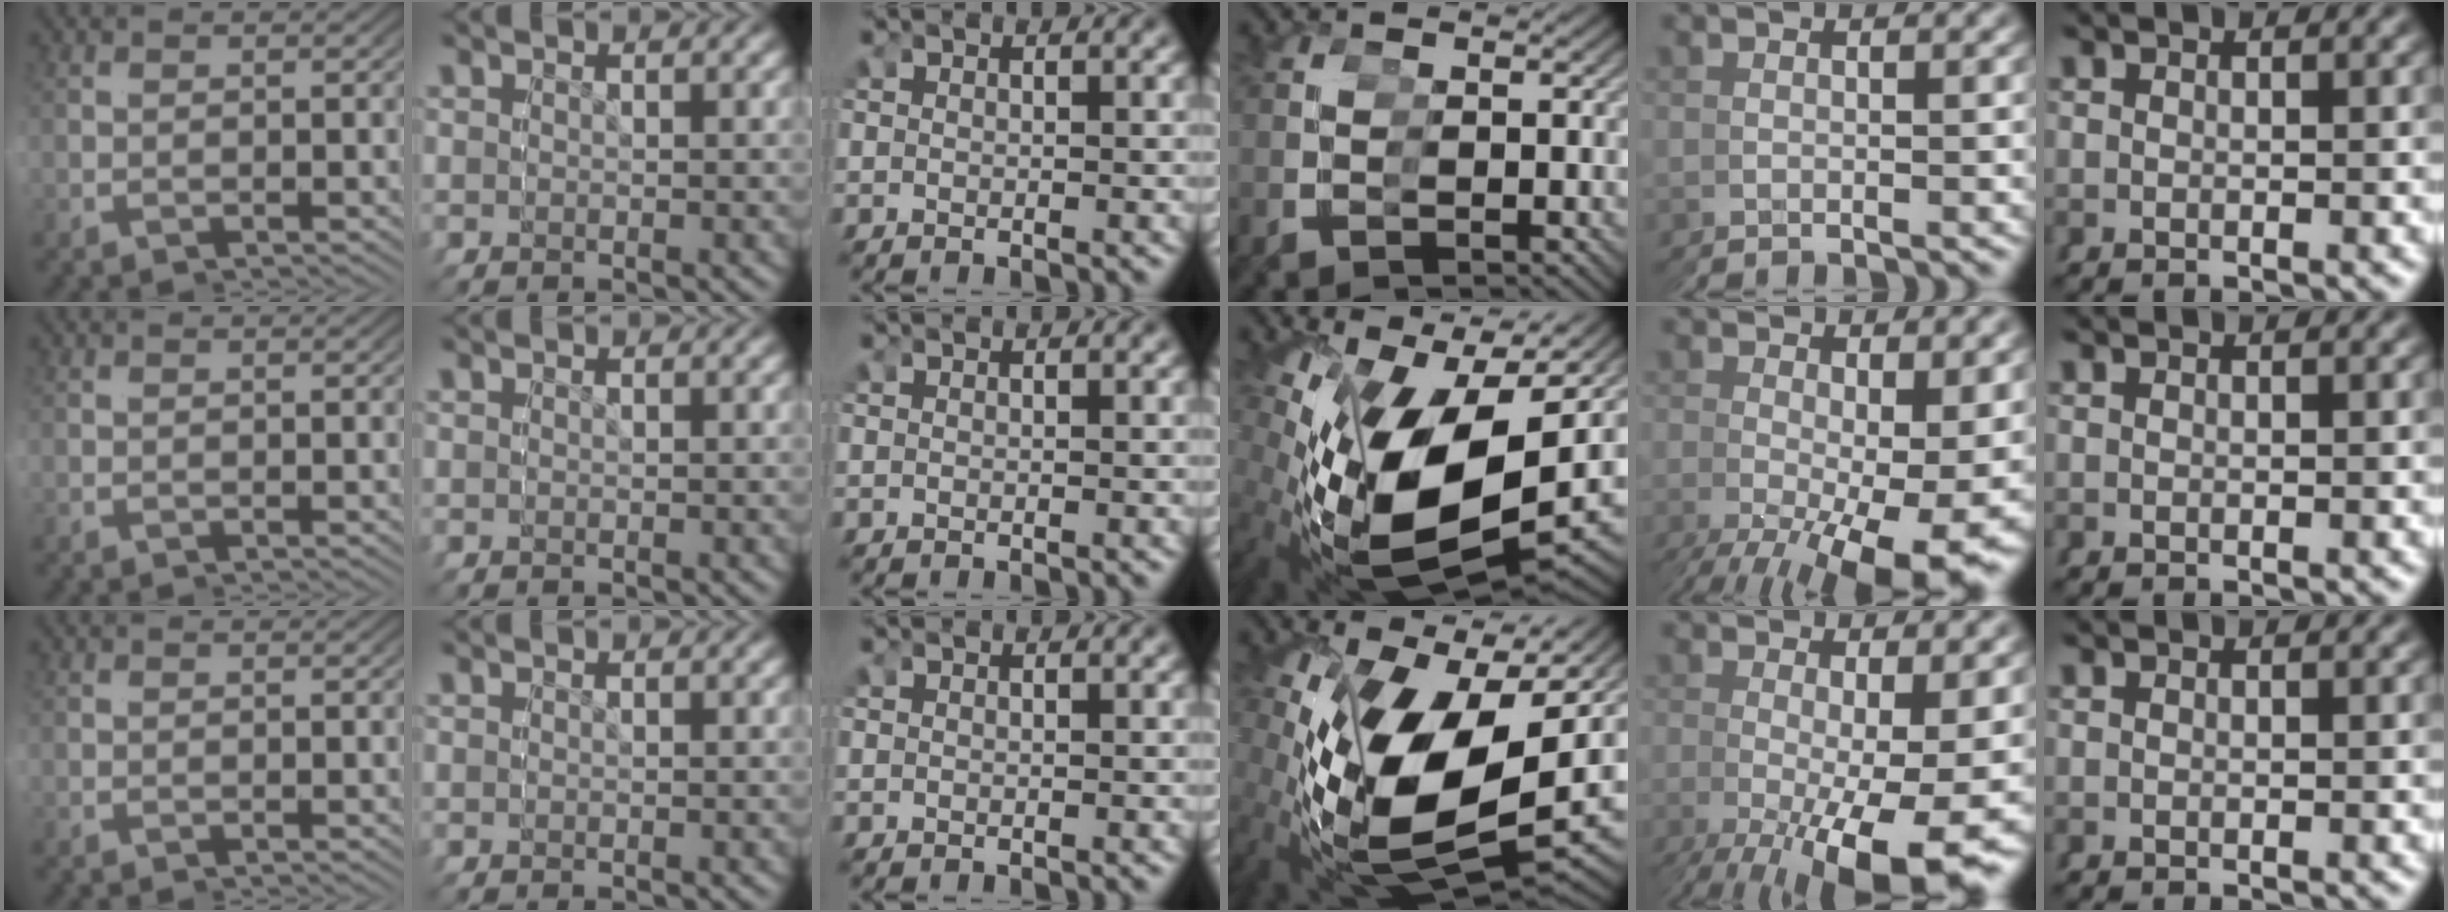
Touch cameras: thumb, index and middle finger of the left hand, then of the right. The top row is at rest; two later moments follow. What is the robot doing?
{"motion": "grasp_and_lifting", "object": "glue stick"}